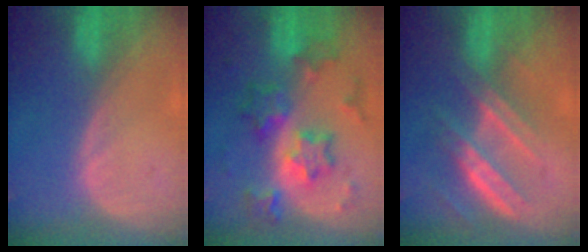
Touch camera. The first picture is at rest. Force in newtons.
{"total": 9.4, "press": 9.4, "slide": 0.8}
{"total": 7.9, "press": 7.0, "slide": 3.7}